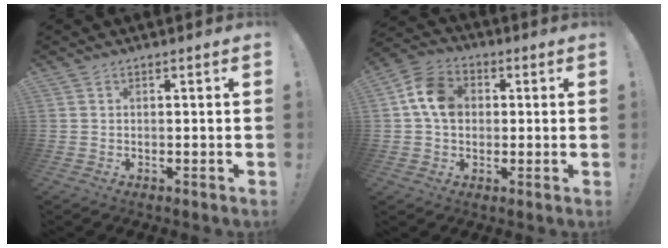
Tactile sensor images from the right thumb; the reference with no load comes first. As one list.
[{"total": 11.4, "force": [1.6, 9.0, 6.9], "torque": [-0.115, 0.018, 0.035]}]